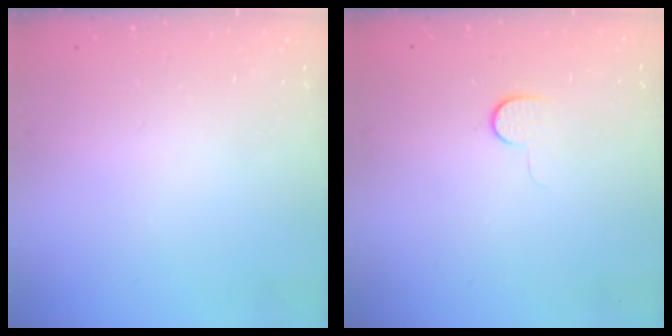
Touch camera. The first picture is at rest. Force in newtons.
{"total": 4.8, "press": 4.7, "slide": 0.5}